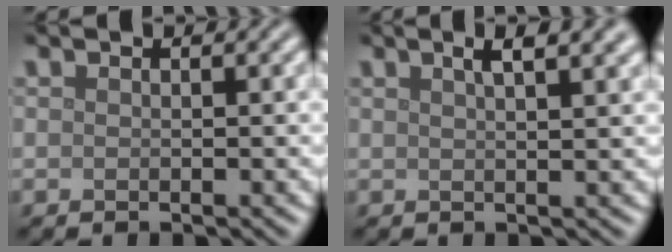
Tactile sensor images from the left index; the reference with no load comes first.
{"total": 4.4, "force": [2.5, 1.5, 3.2], "torque": [-0.019, 0.019, 0.012]}